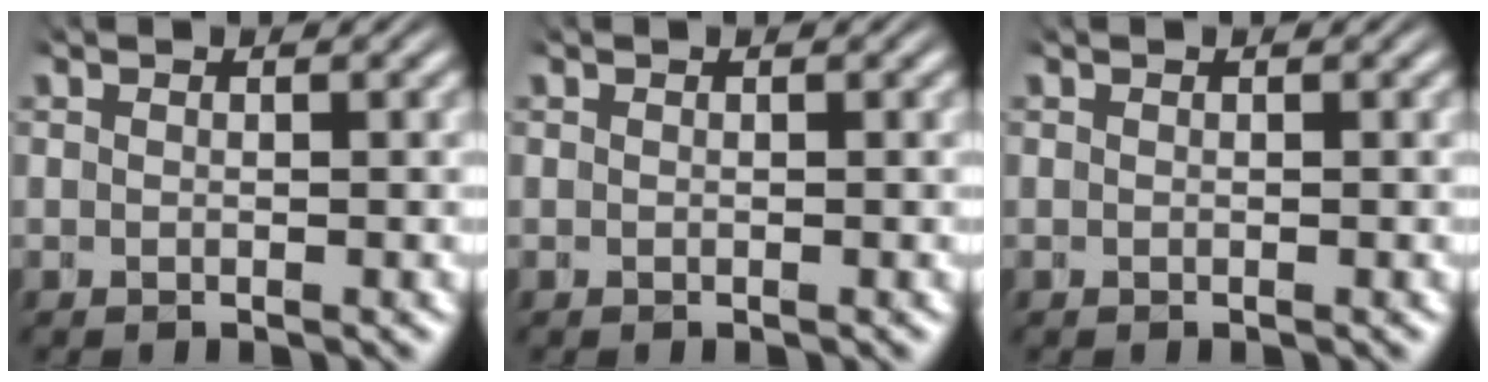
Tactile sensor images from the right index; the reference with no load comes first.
{"total": 0.0}
{"total": 0.0}